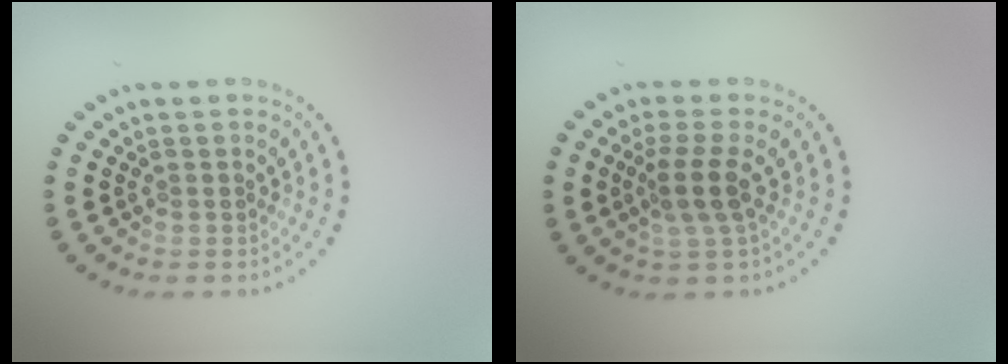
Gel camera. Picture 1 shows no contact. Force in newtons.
{"total": 2.8, "press": 2.2, "slide": 1.8}